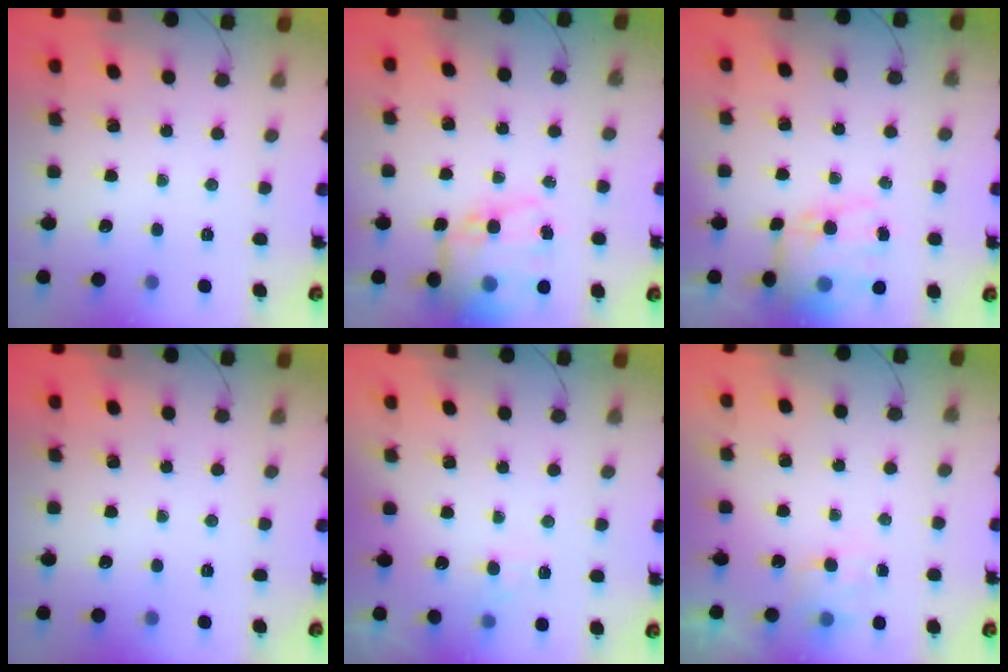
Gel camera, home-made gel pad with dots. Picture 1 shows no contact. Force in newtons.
{"total": 17.1, "press": 16.7, "slide": 3.6}
{"total": 14.0, "press": 13.6, "slide": 3.6}
{"total": 0.0}
{"total": 3.7, "press": 3.4, "slide": 1.5}
{"total": 5.3, "press": 5.2, "slide": 1.1}